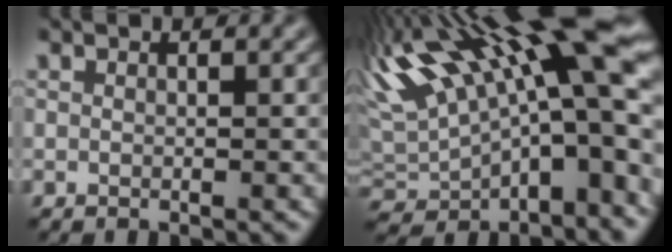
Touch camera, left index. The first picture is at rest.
{"total": 17.8, "force": [3.0, 7.3, 15.9], "torque": [-0.266, 0.014, 0.065]}